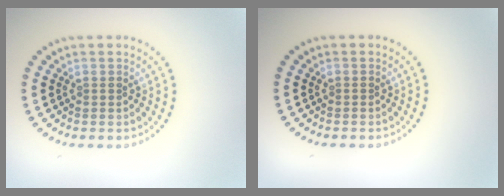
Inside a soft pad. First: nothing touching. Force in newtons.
{"total": 0.0}